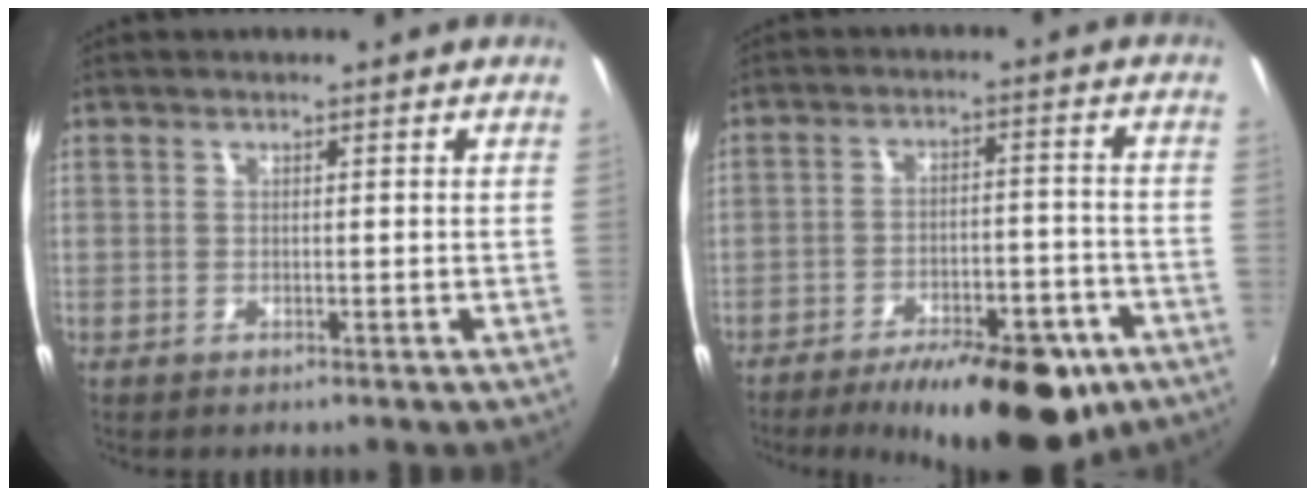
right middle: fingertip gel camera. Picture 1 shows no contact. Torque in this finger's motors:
{"motor_torque": [1.19, -0.95, 0.26, 0.11]}